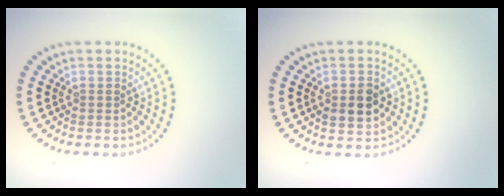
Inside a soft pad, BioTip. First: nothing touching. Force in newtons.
{"total": 3.0, "press": 2.9, "slide": 0.2}